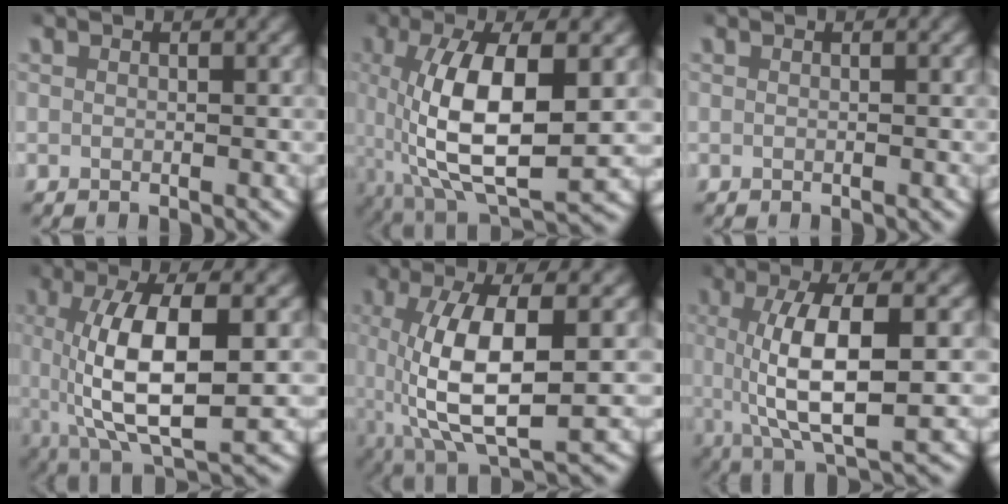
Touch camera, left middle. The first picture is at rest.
{"total": 10.9, "force": [-0.1, 4.7, 9.8], "torque": [-0.190, -0.032, 0.023]}
{"total": 0.0}
{"total": 10.1, "force": [0.3, 4.0, 9.3], "torque": [-0.167, -0.015, 0.018]}
{"total": 9.5, "force": [-0.1, 4.0, 8.7], "torque": [-0.169, -0.027, 0.019]}
{"total": 8.9, "force": [0.2, 3.0, 8.4], "torque": [-0.148, -0.010, 0.010]}